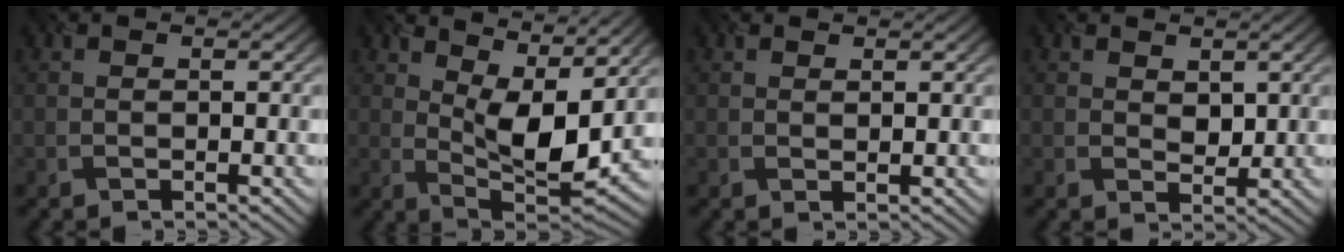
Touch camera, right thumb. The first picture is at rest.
{"total": 10.3, "force": [4.3, 4.0, 8.5], "torque": [-0.168, -0.003, 0.082]}
{"total": 0.8, "force": [0.6, 0.2, 0.4], "torque": [0.003, -0.003, 0.019]}
{"total": 2.3, "force": [0.8, 1.7, 1.4], "torque": [-0.030, 0.002, 0.026]}